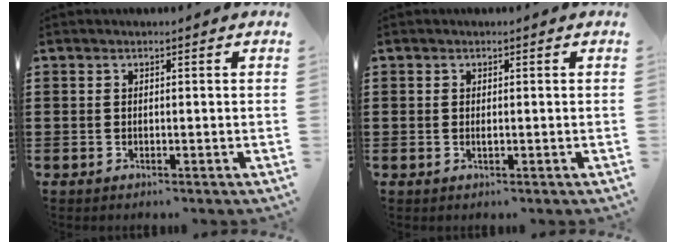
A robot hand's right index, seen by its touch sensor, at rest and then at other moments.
{"total": 0.6, "force": [0.0, 0.3, 0.5], "torque": [-0.011, 0.000, 0.000]}